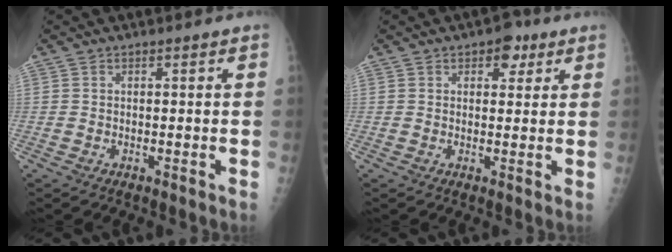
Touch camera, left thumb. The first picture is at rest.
{"total": 4.3, "force": [2.2, 2.6, 2.6], "torque": [-0.008, -0.004, 0.023]}